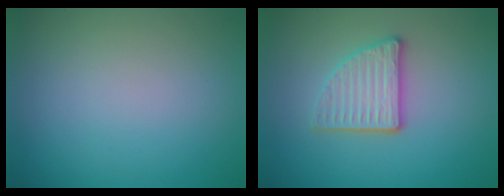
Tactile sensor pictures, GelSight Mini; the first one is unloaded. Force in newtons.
{"total": 3.6, "press": 3.0, "slide": 1.9}